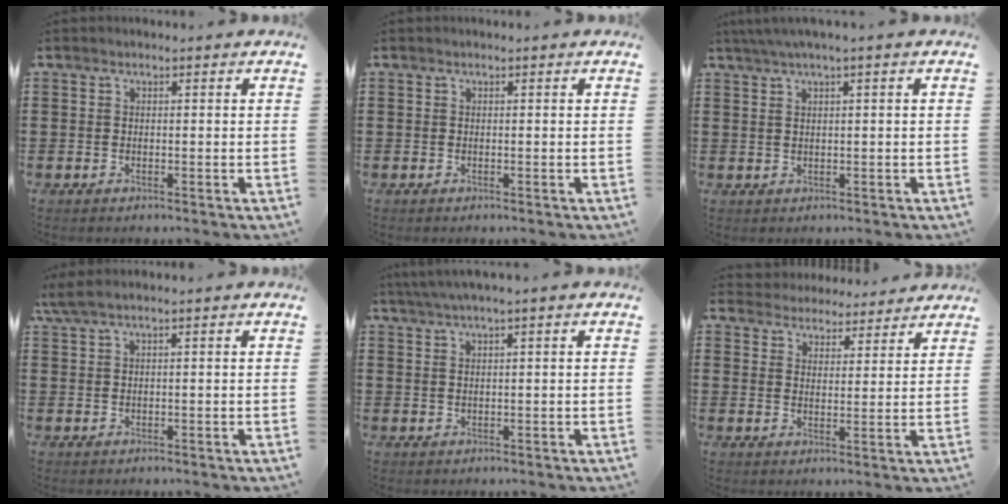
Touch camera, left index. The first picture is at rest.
{"total": 0.0}
{"total": 2.1, "force": [0.7, -0.1, 2.0], "torque": [-0.036, -0.002, 0.013]}
{"total": 1.6, "force": [0.6, -0.1, 1.5], "torque": [-0.030, -0.003, 0.011]}
{"total": 2.1, "force": [0.9, -0.2, 1.9], "torque": [-0.035, -0.001, 0.017]}
{"total": 3.9, "force": [3.8, 0.7, -0.3], "torque": [-0.013, -0.018, 0.069]}